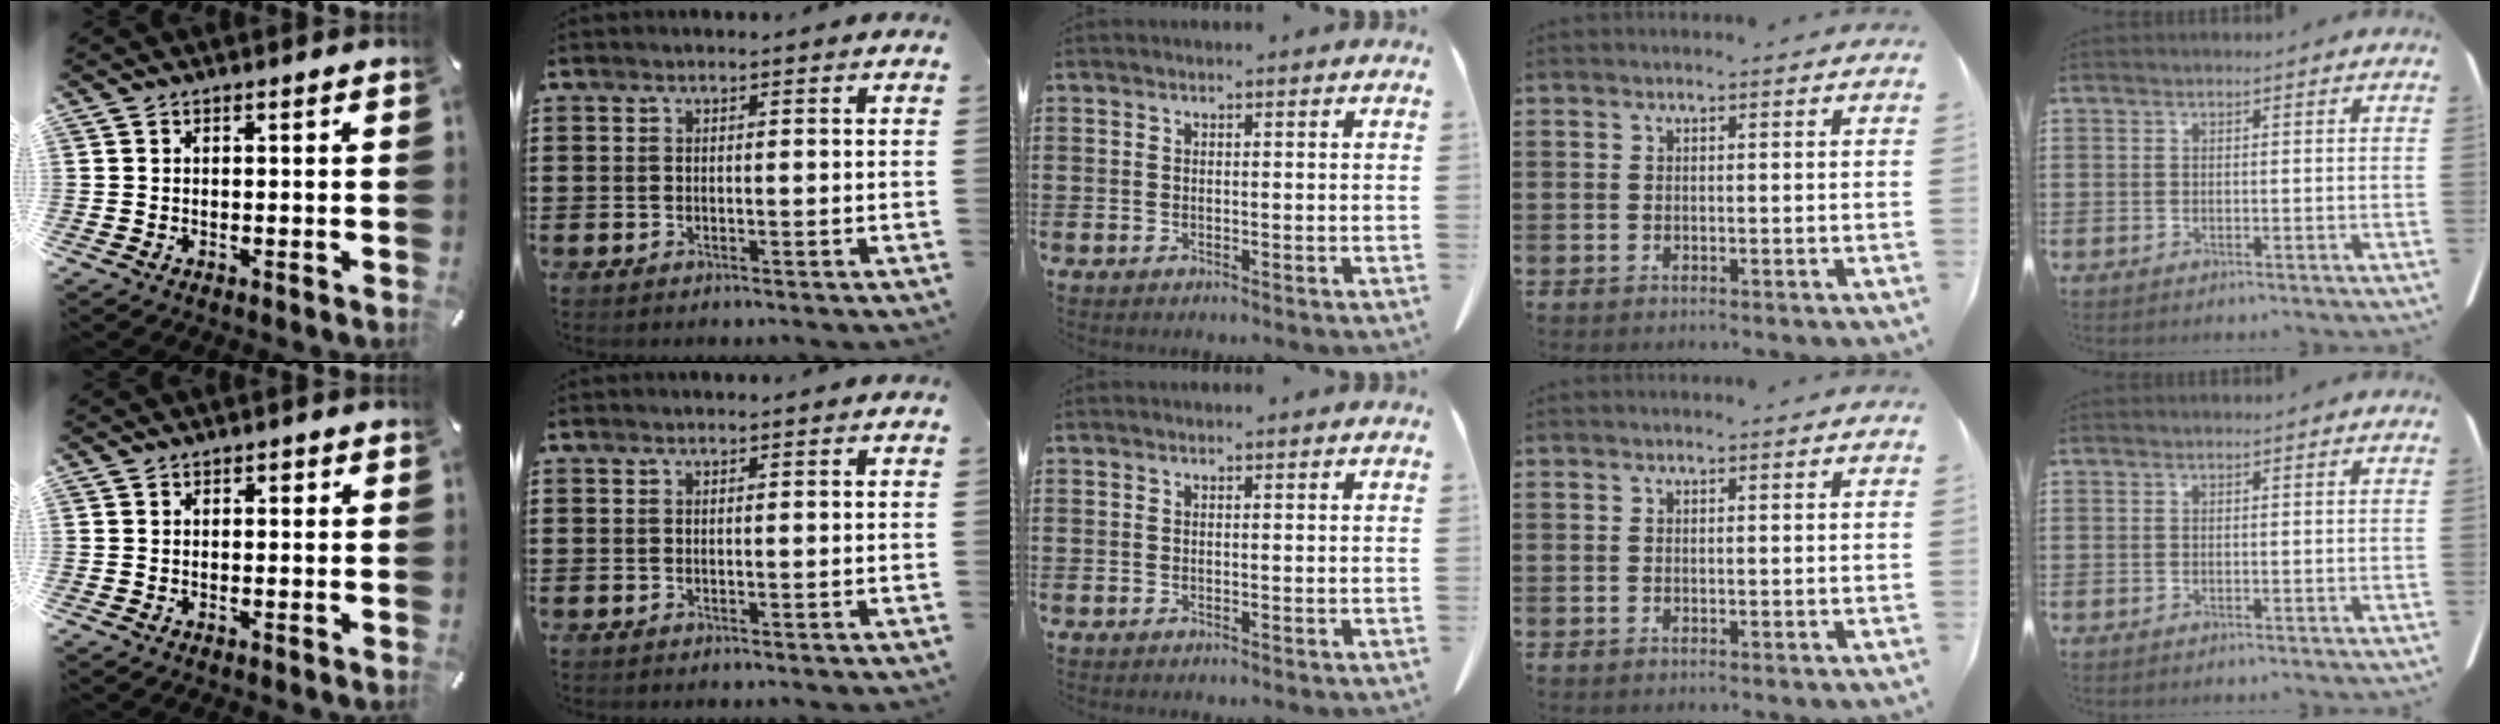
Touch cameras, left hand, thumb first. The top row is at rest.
{"thumb": {"total": 0.8, "force": [0.3, 0.6, 0.3], "torque": [0.001, -0.001, 0.003]}}